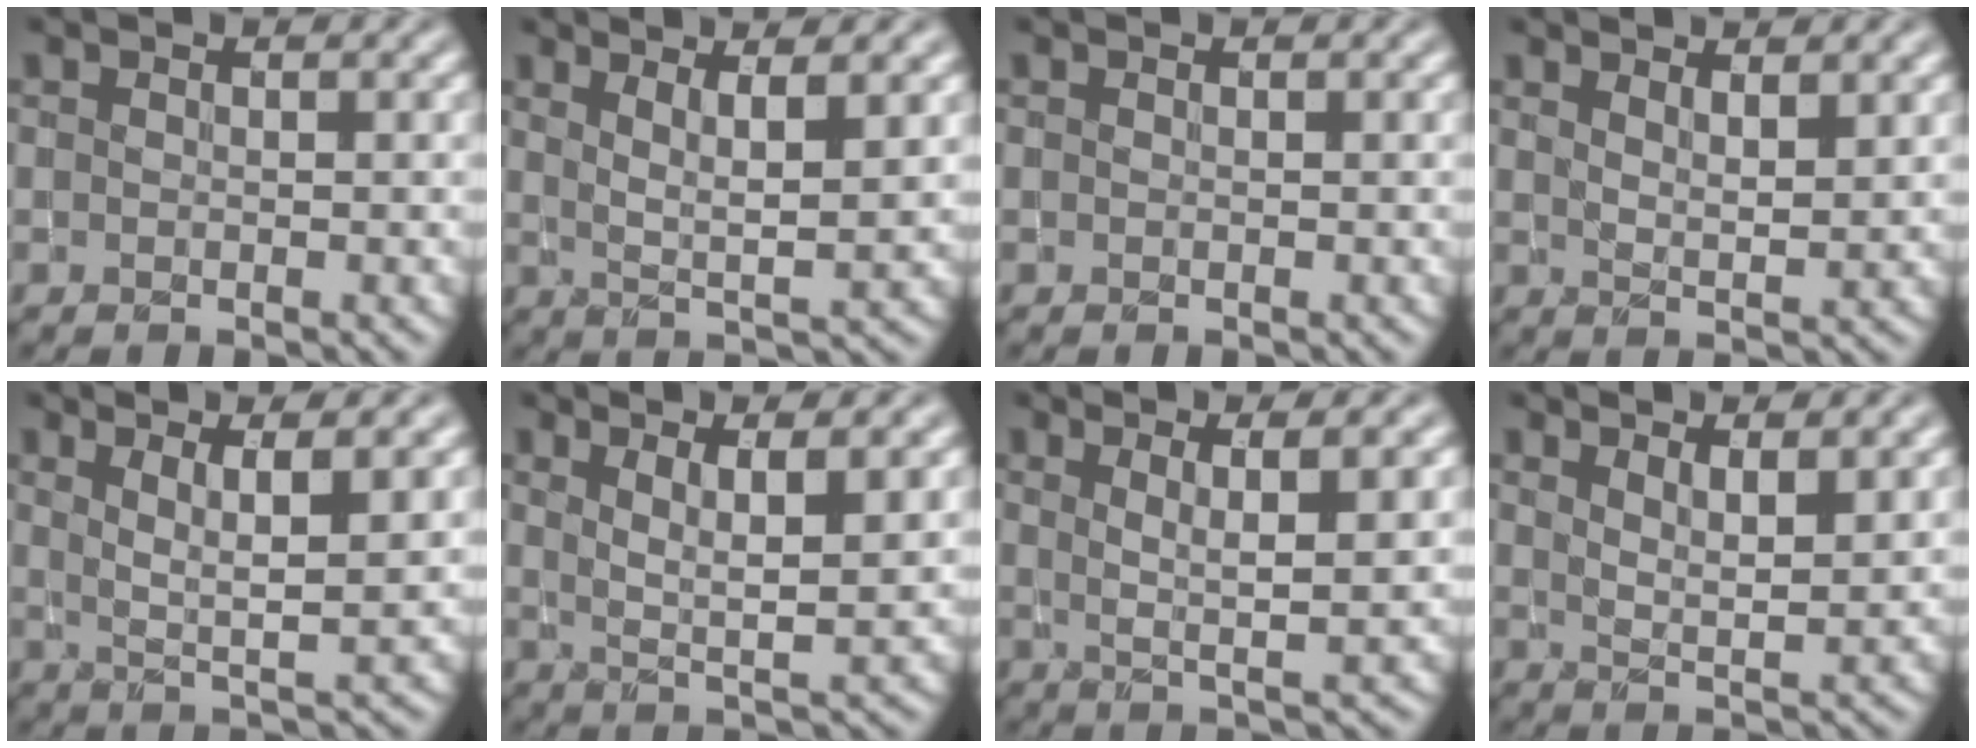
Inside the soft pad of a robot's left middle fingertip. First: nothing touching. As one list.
[{"total": 3.9, "force": [1.8, 0.7, 3.4], "torque": [-0.061, -0.009, 0.033]}, {"total": 0.0}, {"total": 2.8, "force": [2.0, 0.7, 1.8], "torque": [-0.022, -0.002, 0.033]}, {"total": 4.4, "force": [1.8, 0.8, 4.0], "torque": [-0.069, -0.006, 0.035]}, {"total": 4.5, "force": [1.9, 0.9, 4.0], "torque": [-0.070, -0.009, 0.036]}, {"total": 4.7, "force": [1.6, 0.8, 4.4], "torque": [-0.073, -0.004, 0.029]}, {"total": 3.7, "force": [2.5, 0.9, 2.6], "torque": [-0.040, -0.001, 0.037]}]